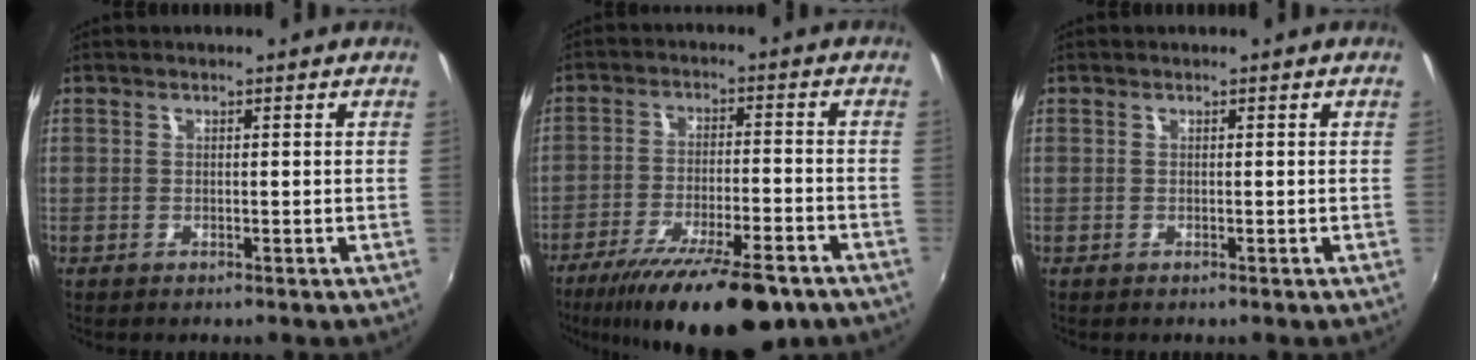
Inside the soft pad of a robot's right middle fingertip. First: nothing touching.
{"total": 18.4, "force": [-13.3, 4.6, 11.8], "torque": [-0.214, -0.038, -0.205]}
{"total": 0.0}